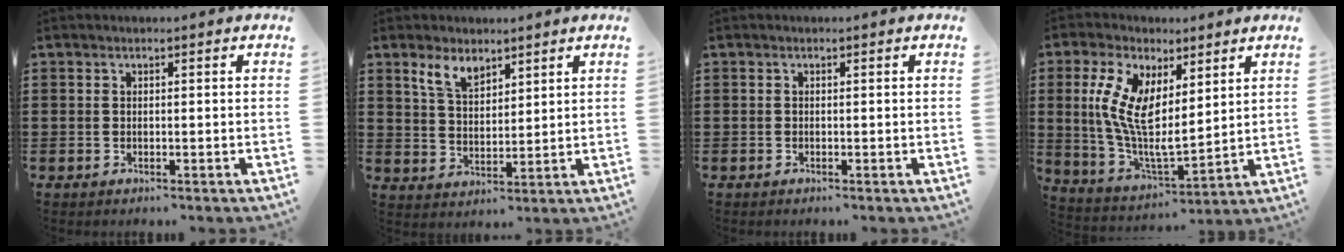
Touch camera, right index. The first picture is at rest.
{"total": 5.3, "force": [3.9, 2.5, 2.7], "torque": [-0.066, 0.003, 0.073]}
{"total": 0.0}
{"total": 9.3, "force": [3.8, 3.9, 7.6], "torque": [-0.164, -0.013, 0.072]}